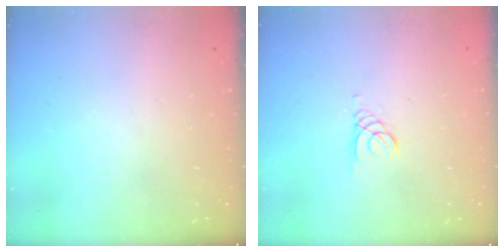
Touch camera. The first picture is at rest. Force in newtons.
{"total": 1.5, "press": 1.5, "slide": 0.1}